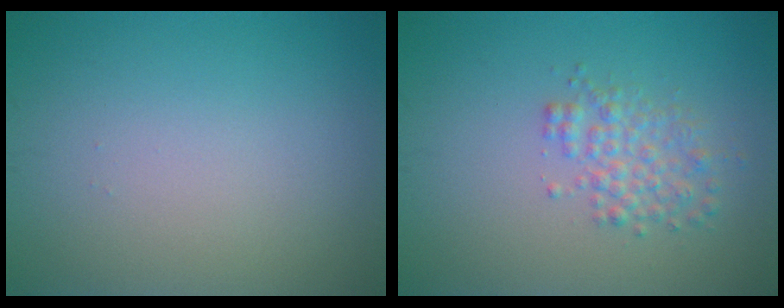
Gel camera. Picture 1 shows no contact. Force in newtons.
{"total": 2.6, "press": 2.6, "slide": 0.1}